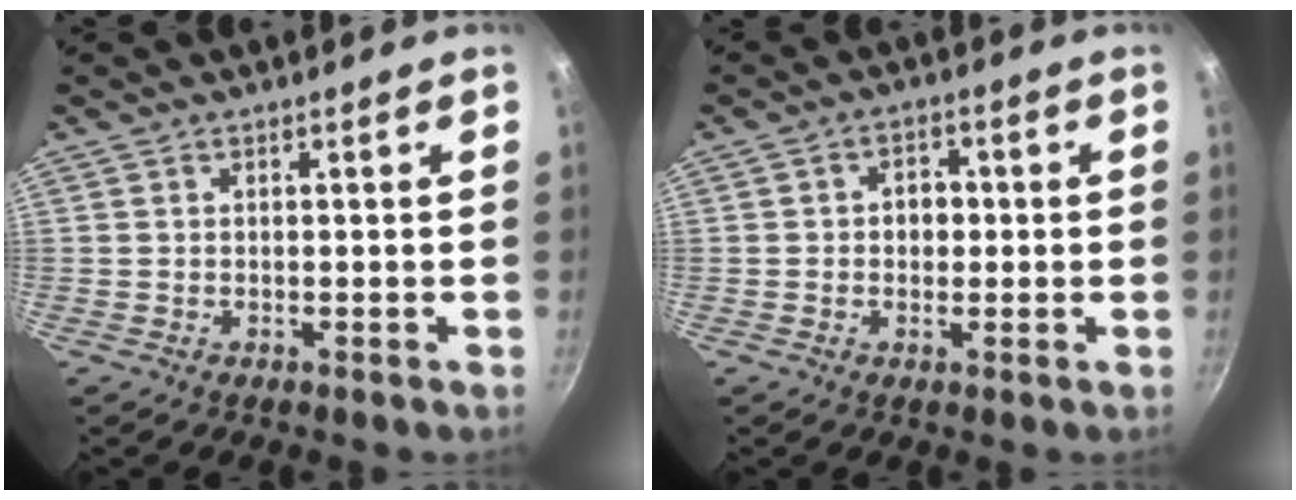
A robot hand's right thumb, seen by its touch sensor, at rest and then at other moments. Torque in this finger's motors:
{"motor_torque": [-0.55, 0.17, 0.12, 0.58, 0.04]}